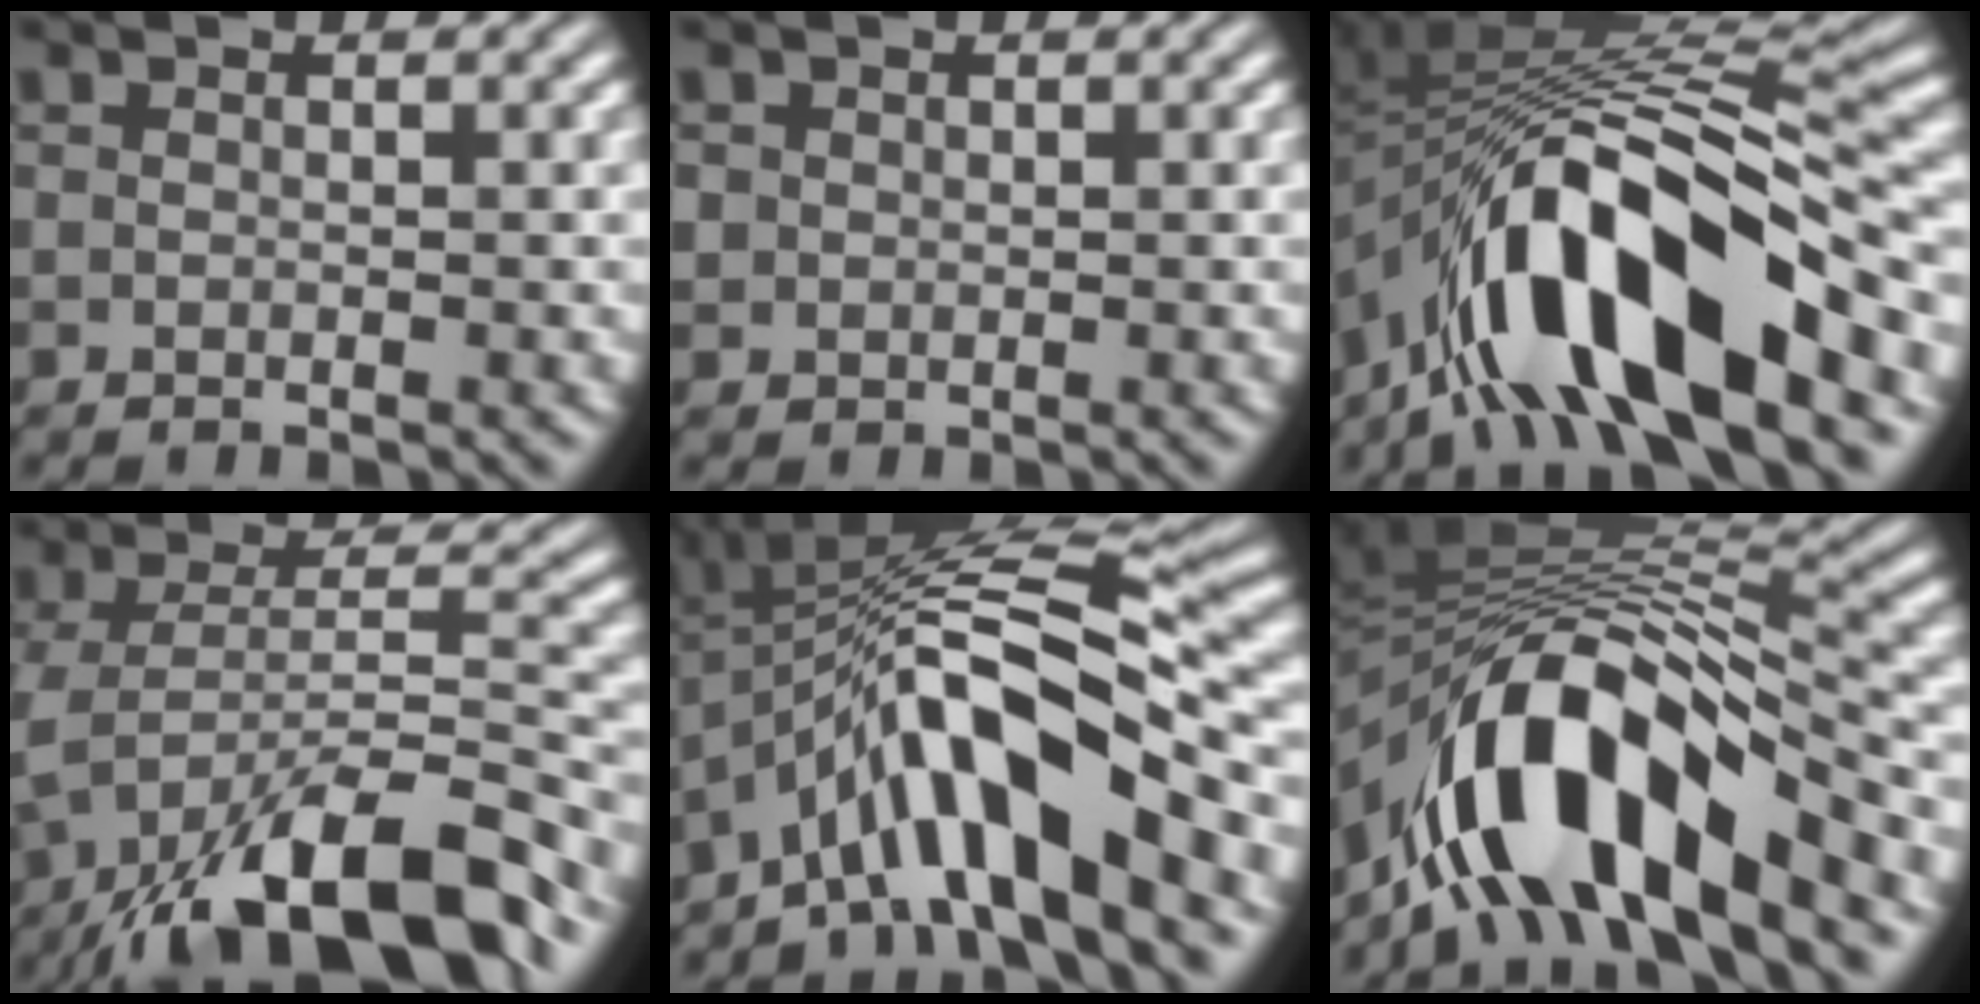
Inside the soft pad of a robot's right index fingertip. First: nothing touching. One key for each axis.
{"total": 1.4, "fx": 0.8, "fy": 1.2, "fz": -0.1, "tx": -0.008, "ty": -0.008, "tz": 0.015}
{"total": 15.2, "fx": -3.4, "fy": 7.6, "fz": 12.7, "tx": -0.228, "ty": -0.012, "tz": -0.046}
{"total": 10.4, "fx": -4.8, "fy": 4.4, "fz": 8.0, "tx": -0.147, "ty": -0.035, "tz": -0.053}
{"total": 12.2, "fx": -0.8, "fy": 6.1, "fz": 10.6, "tx": -0.180, "ty": 0.006, "tz": -0.008}
{"total": 13.8, "fx": -3.9, "fy": 7.0, "fz": 11.2, "tx": -0.200, "ty": -0.016, "tz": -0.058}